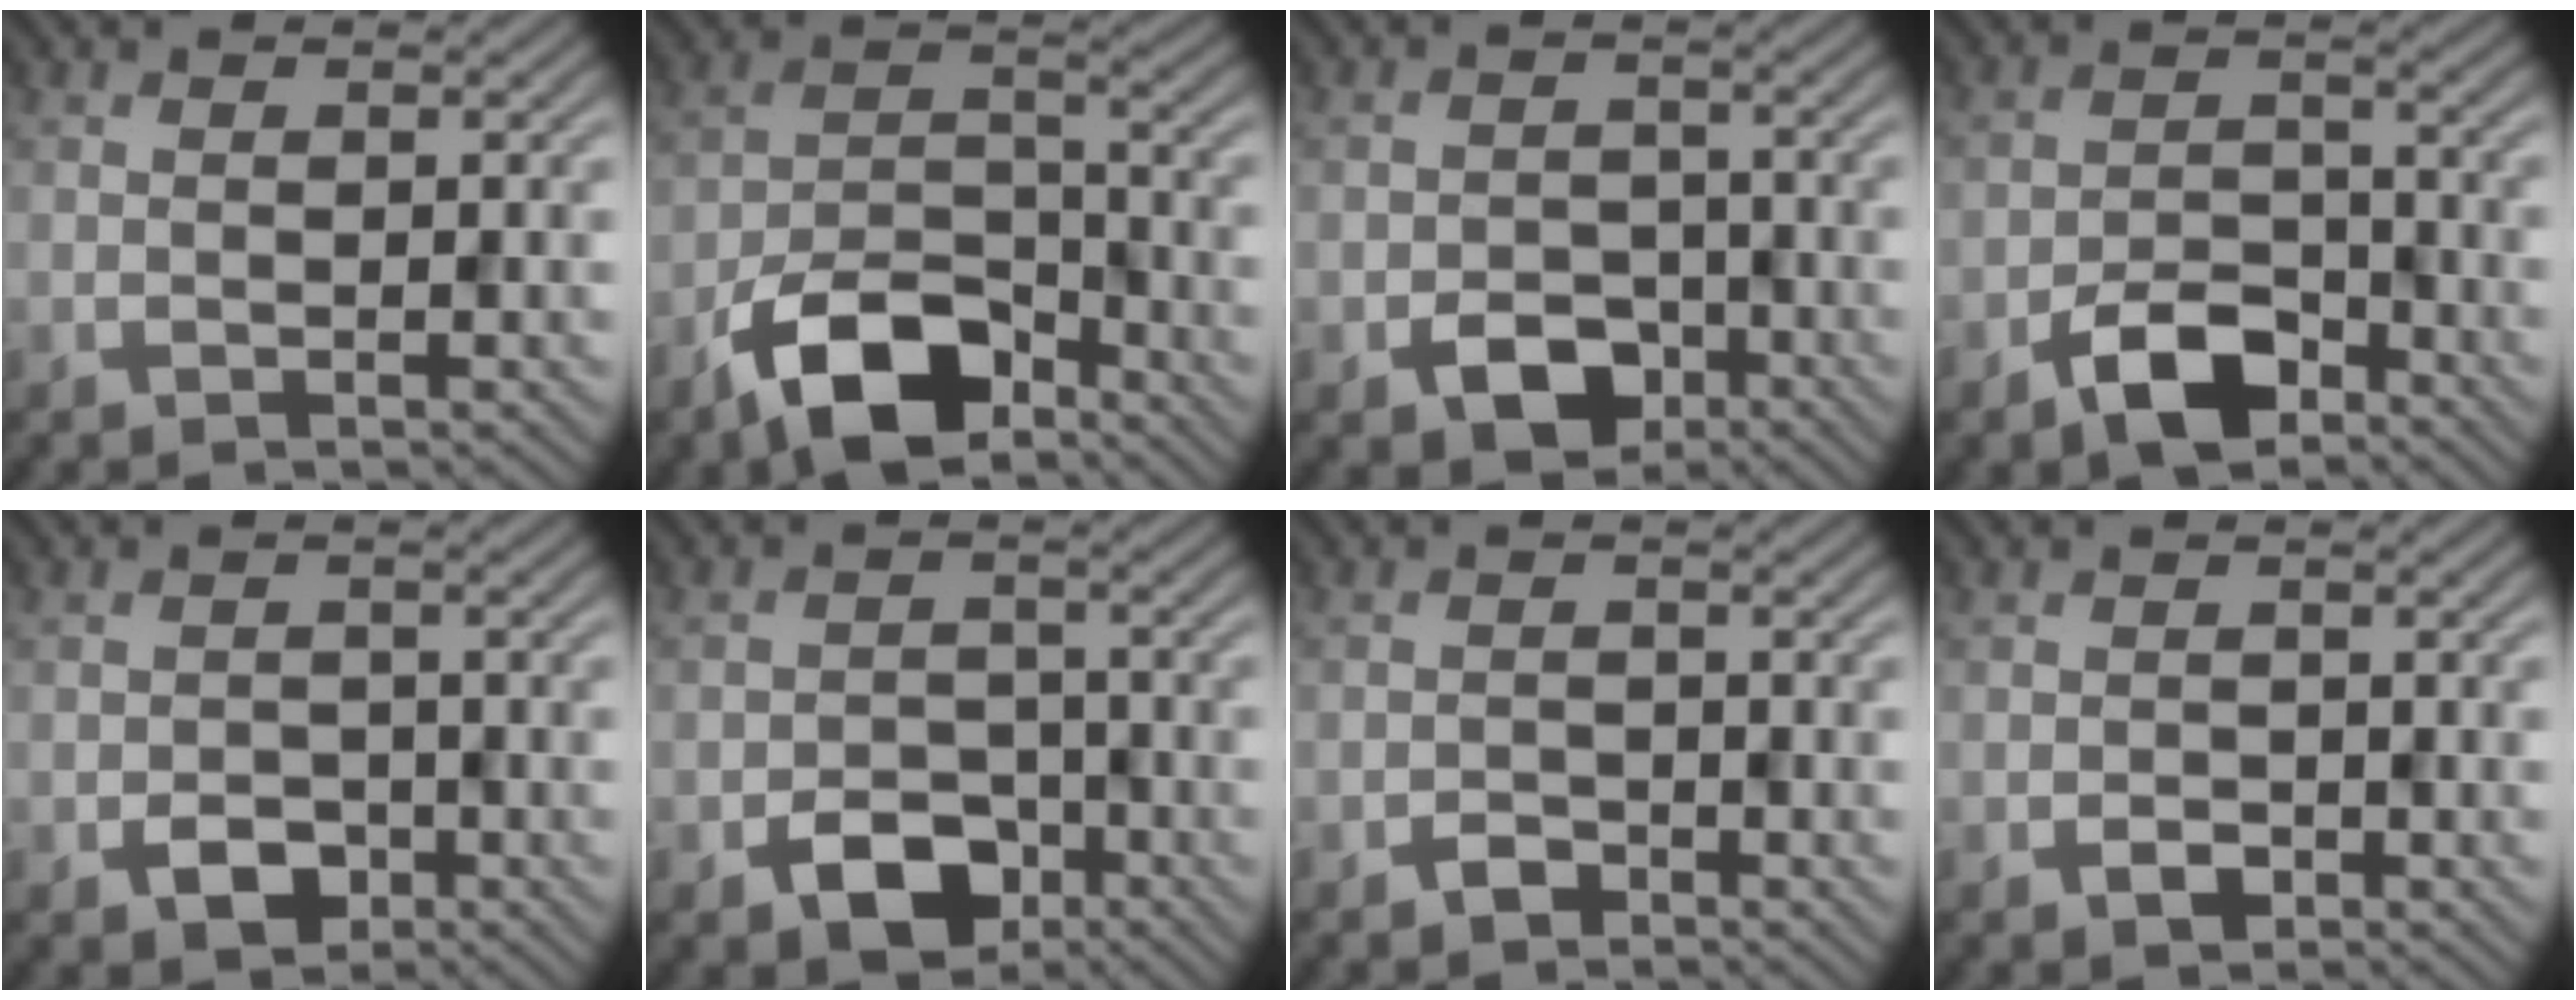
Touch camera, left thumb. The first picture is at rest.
{"total": 10.9, "force": [-7.3, 4.9, 6.4], "torque": [-0.114, -0.005, -0.149]}
{"total": 5.0, "force": [-2.7, 3.4, 2.5], "torque": [-0.040, -0.010, -0.053]}
{"total": 6.4, "force": [-4.2, 3.2, 3.5], "torque": [-0.059, 0.001, -0.088]}
{"total": 3.4, "force": [-1.7, 2.5, 1.6], "torque": [-0.026, -0.007, -0.034]}
{"total": 6.0, "force": [-3.4, 3.9, 3.0], "torque": [-0.048, -0.008, -0.067]}
{"total": 1.8, "force": [-1.4, 1.0, 0.6], "torque": [-0.007, 0.002, -0.030]}
{"total": 1.7, "force": [-0.9, 1.1, 0.8], "torque": [-0.013, -0.003, -0.020]}